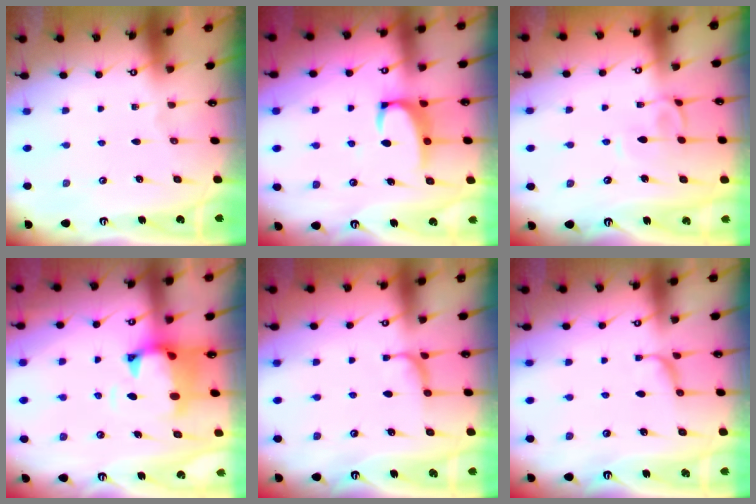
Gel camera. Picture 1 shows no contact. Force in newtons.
{"total": 3.5, "press": 3.5, "slide": 0.7}
{"total": 2.5, "press": 2.4, "slide": 0.8}
{"total": 1.6, "press": 1.2, "slide": 1.1}
{"total": 0.8, "press": 0.5, "slide": 0.6}
{"total": 1.2, "press": 1.0, "slide": 0.6}